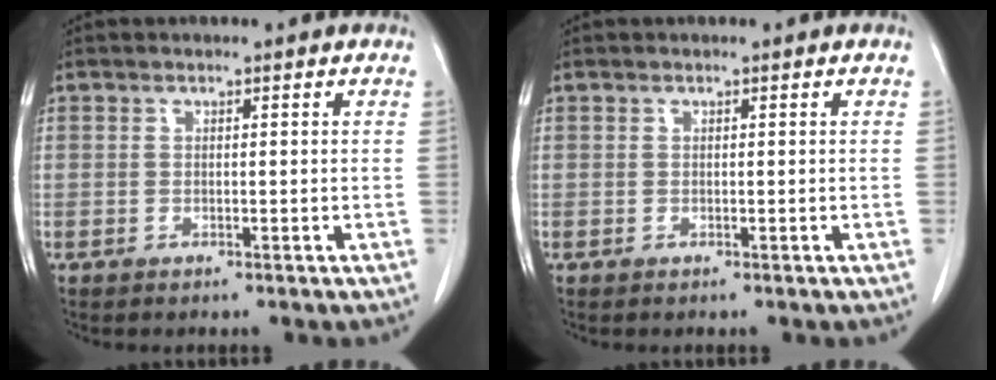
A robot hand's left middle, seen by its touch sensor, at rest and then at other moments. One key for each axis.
{"total": 0.0}